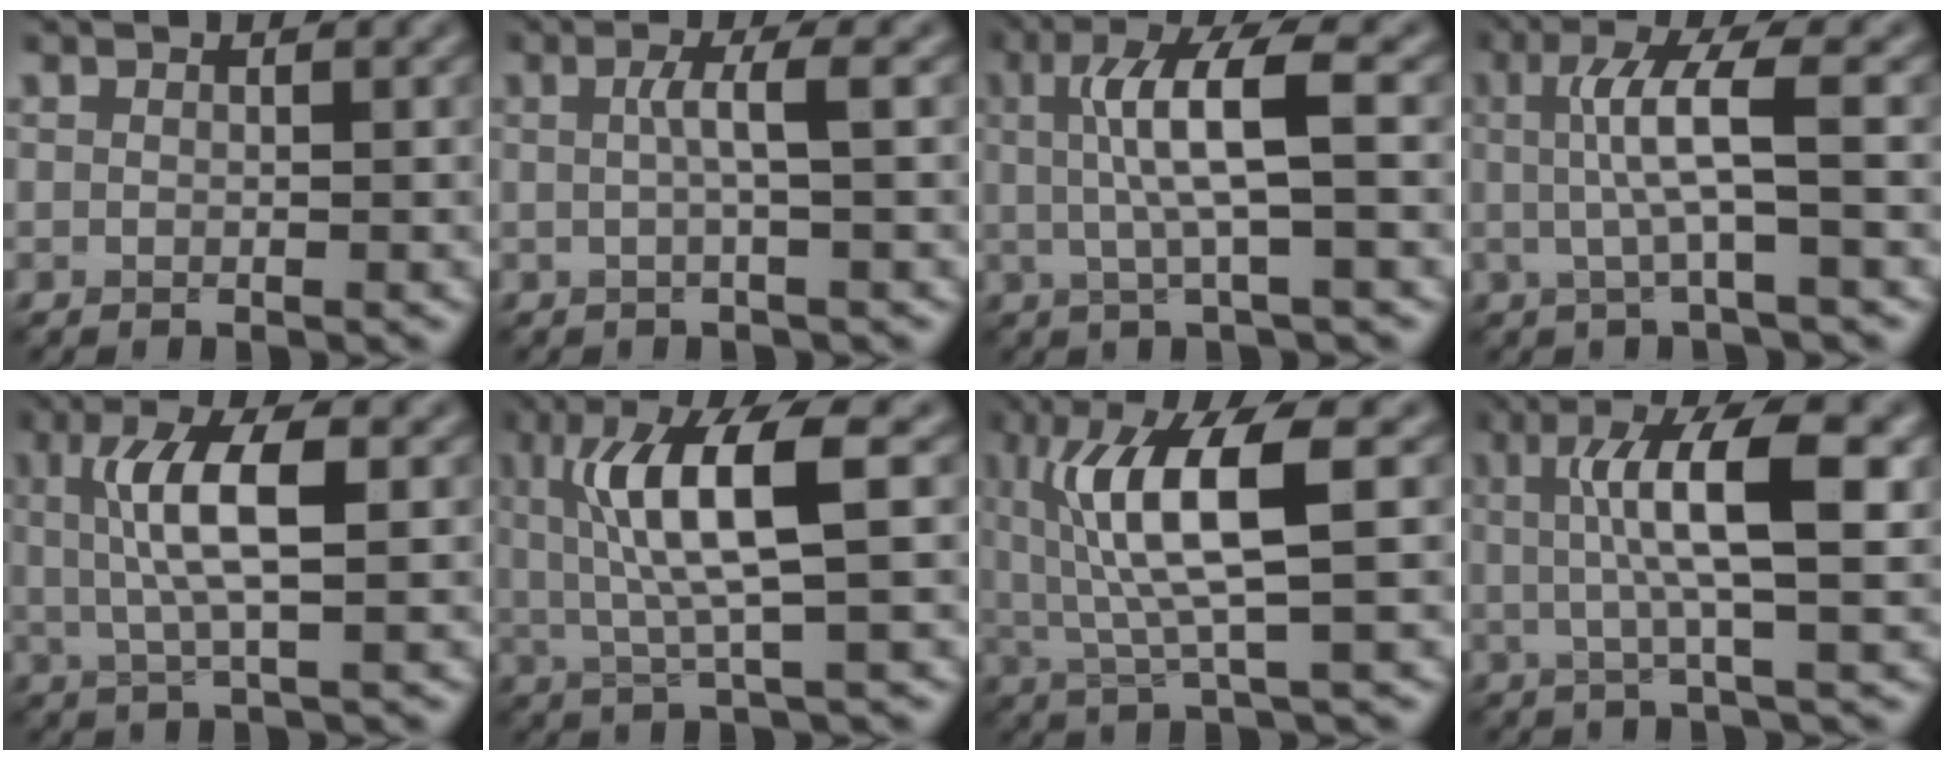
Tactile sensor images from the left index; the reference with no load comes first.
{"total": 2.5, "force": [0.2, 0.4, 2.4], "torque": [-0.044, 0.004, 0.000]}
{"total": 6.0, "force": [0.9, 1.1, 5.9], "torque": [-0.114, 0.007, 0.017]}
{"total": 4.7, "force": [0.5, 0.7, 4.6], "torque": [-0.090, 0.005, 0.009]}
{"total": 6.0, "force": [1.1, 1.7, 5.6], "torque": [-0.107, 0.009, 0.020]}
{"total": 7.7, "force": [1.6, 1.6, 7.3], "torque": [-0.137, 0.000, 0.032]}
{"total": 8.3, "force": [1.7, 2.0, 7.9], "torque": [-0.150, -0.004, 0.035]}
{"total": 7.4, "force": [1.3, 1.5, 7.1], "torque": [-0.121, 0.008, 0.021]}